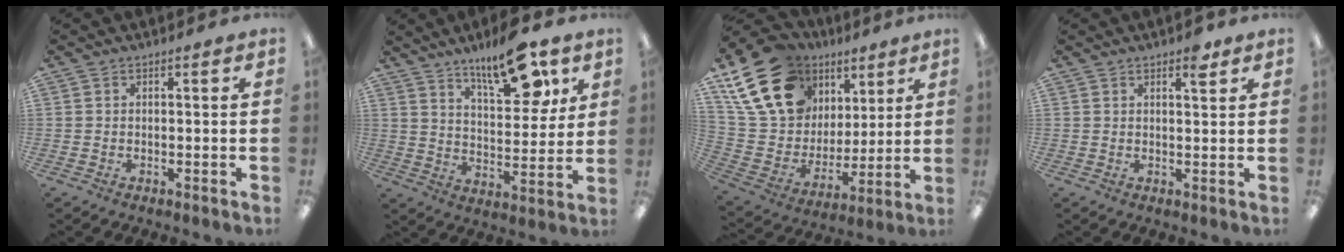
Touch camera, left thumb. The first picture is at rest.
{"total": 15.8, "force": [11.0, 5.8, 9.8], "torque": [-0.144, -0.055, 0.181]}
{"total": 23.1, "force": [11.6, 16.6, 11.1], "torque": [-0.217, -0.035, 0.228]}
{"total": 3.5, "force": [2.4, 1.2, 2.3], "torque": [-0.018, -0.011, 0.034]}